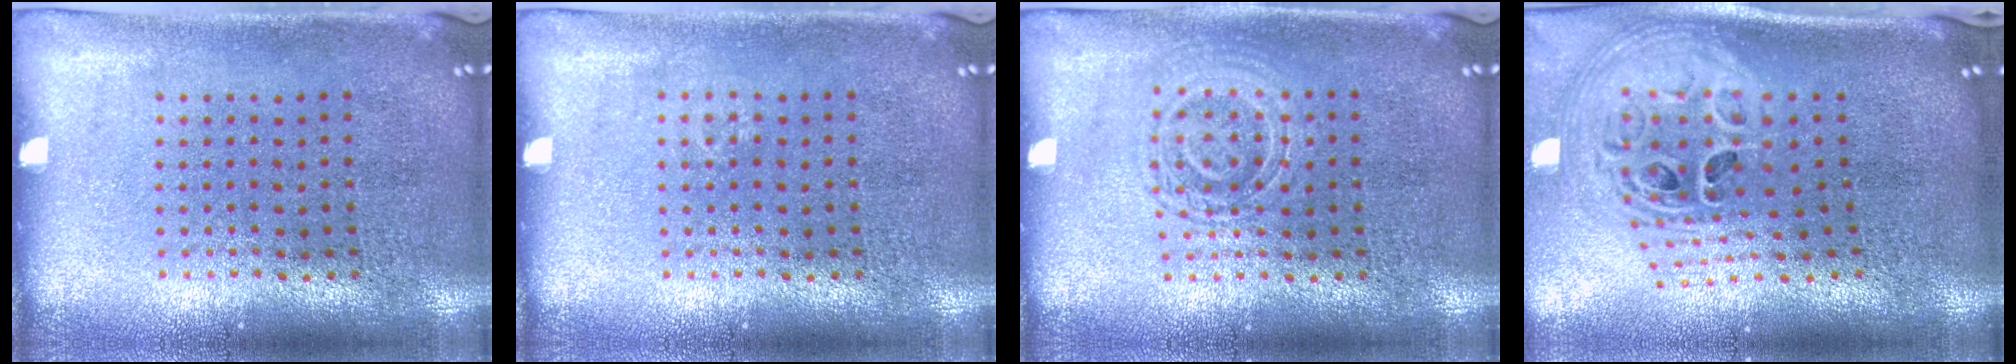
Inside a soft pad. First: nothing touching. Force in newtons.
{"total": 0.5, "press": 0.5, "slide": 0.2}
{"total": 2.3, "press": 2.2, "slide": 0.5}
{"total": 2.9, "press": 2.0, "slide": 2.1}